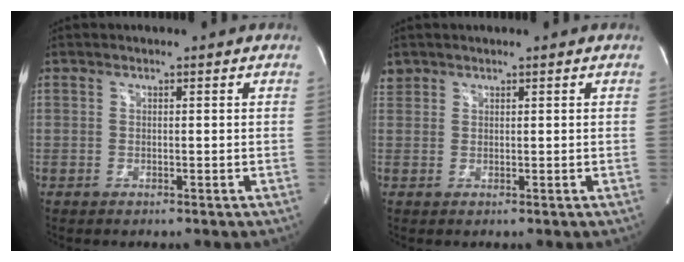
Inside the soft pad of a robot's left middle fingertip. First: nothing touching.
{"total": 1.5, "force": [1.2, 0.8, -0.1], "torque": [0.004, 0.013, 0.023]}